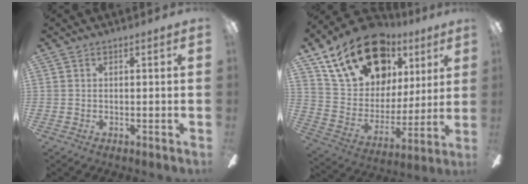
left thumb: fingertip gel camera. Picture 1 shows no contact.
{"total": 22.2, "force": [13.9, 13.2, 11.2], "torque": [-0.195, -0.064, 0.258]}